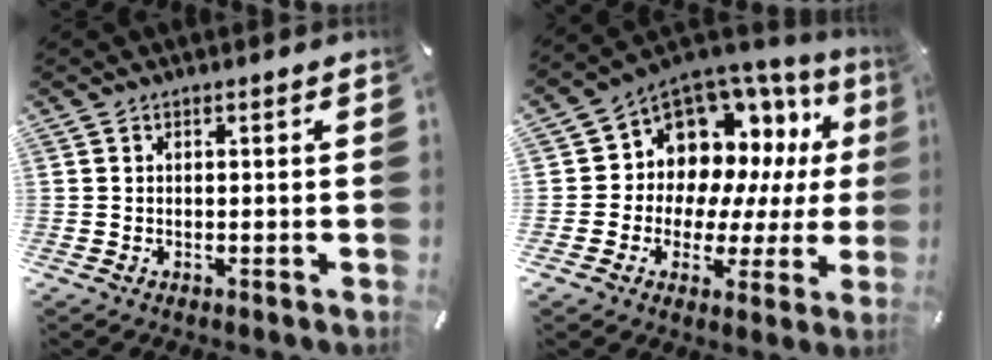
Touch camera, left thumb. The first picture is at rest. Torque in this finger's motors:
{"motor_torque": [0.30, 1.34, 1.39, -0.59, 0.32]}